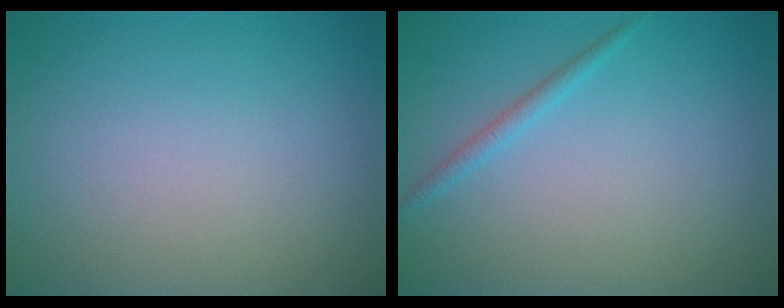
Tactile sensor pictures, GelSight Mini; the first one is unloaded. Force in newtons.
{"total": 1.0, "press": 1.0, "slide": 0.1}